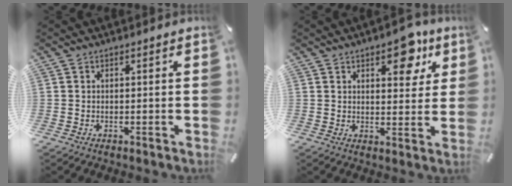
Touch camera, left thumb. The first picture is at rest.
{"total": 9.8, "force": [5.6, 5.1, 6.2], "torque": [-0.055, -0.033, 0.088]}